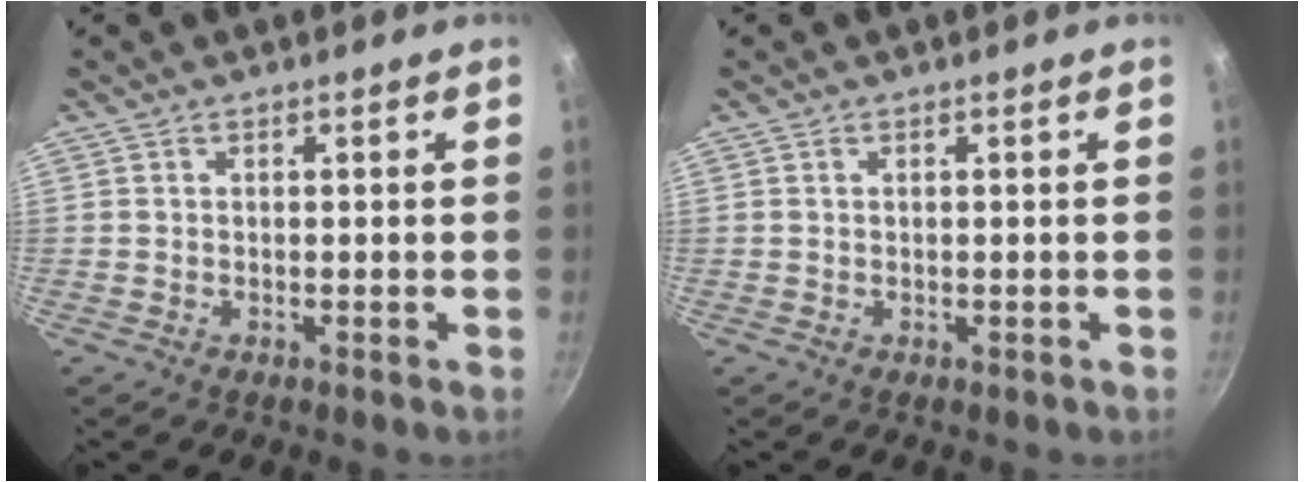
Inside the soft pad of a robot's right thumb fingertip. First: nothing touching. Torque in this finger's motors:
{"motor_torque": [-0.11, -0.47, 0.04, -0.55, -0.02]}